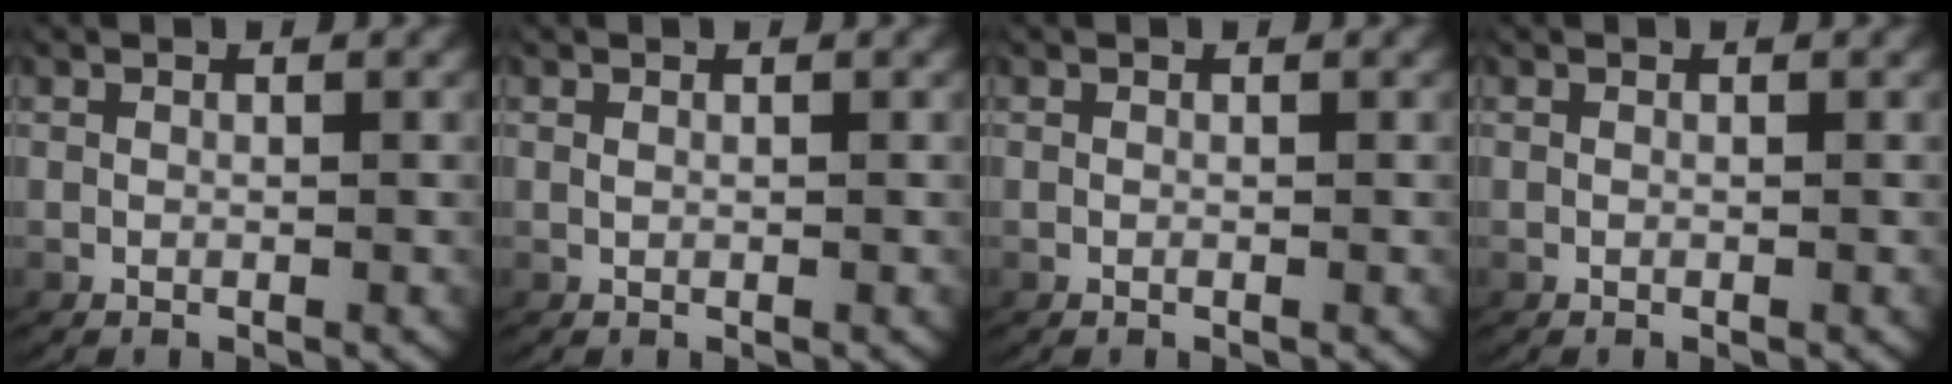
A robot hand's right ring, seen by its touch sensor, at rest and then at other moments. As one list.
[{"total": 0.0}, {"total": 0.0}, {"total": 0.0}]